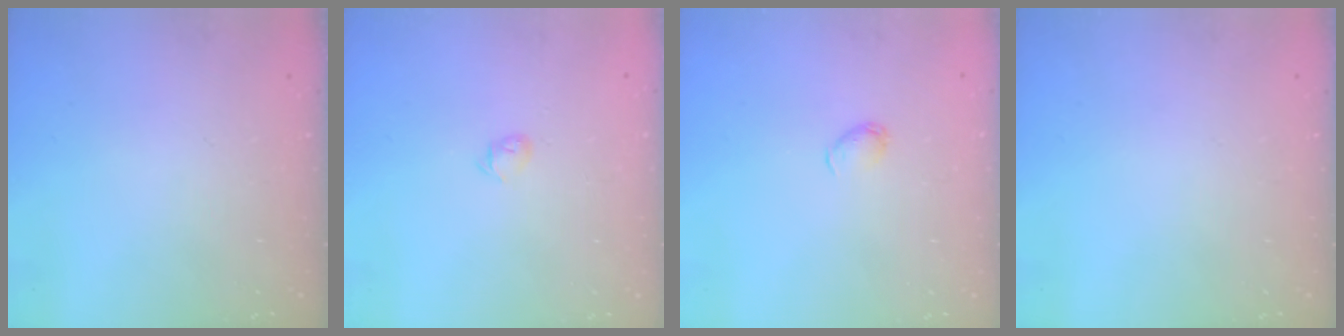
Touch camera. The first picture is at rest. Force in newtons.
{"total": 3.3, "press": 3.2, "slide": 0.8}
{"total": 2.7, "press": 2.7, "slide": 0.5}
{"total": 0.0}